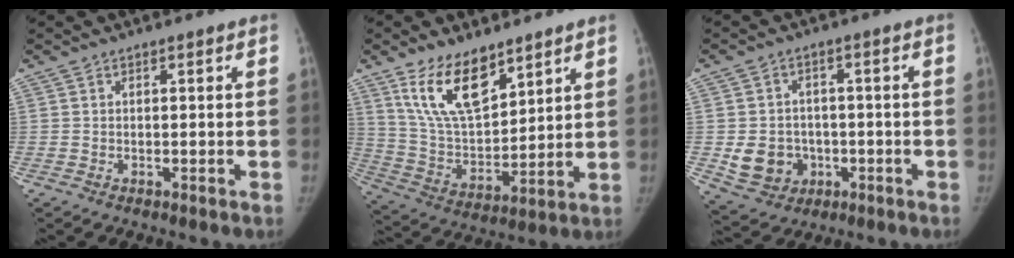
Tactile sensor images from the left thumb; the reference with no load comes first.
{"total": 14.8, "force": [9.5, 6.9, 9.0], "torque": [-0.131, -0.056, 0.192]}
{"total": 8.7, "force": [-1.8, 7.8, 3.6], "torque": [-0.032, 0.009, -0.015]}